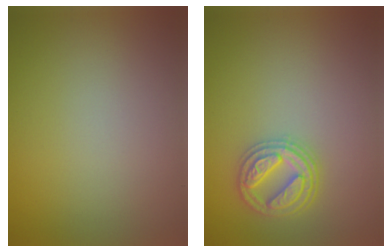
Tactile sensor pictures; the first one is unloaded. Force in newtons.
{"total": 3.6, "press": 3.5, "slide": 0.9}